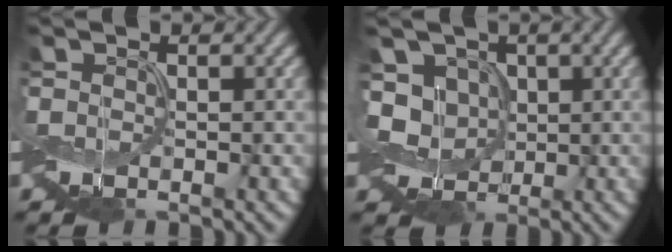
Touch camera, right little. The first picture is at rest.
{"total": 4.9, "force": [-0.2, 4.1, 2.7], "torque": [-0.054, -0.002, -0.014]}